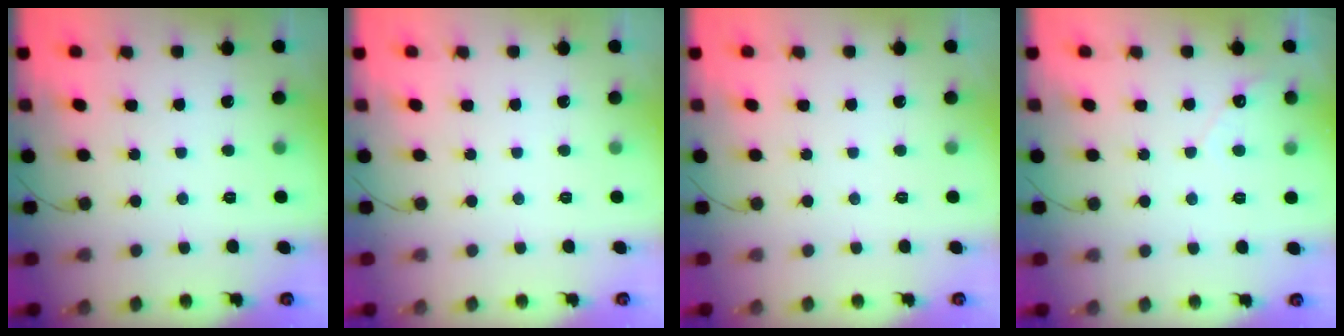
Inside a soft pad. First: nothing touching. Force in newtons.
{"total": 0.0}
{"total": 0.0}
{"total": 2.7, "press": 2.7, "slide": 0.2}